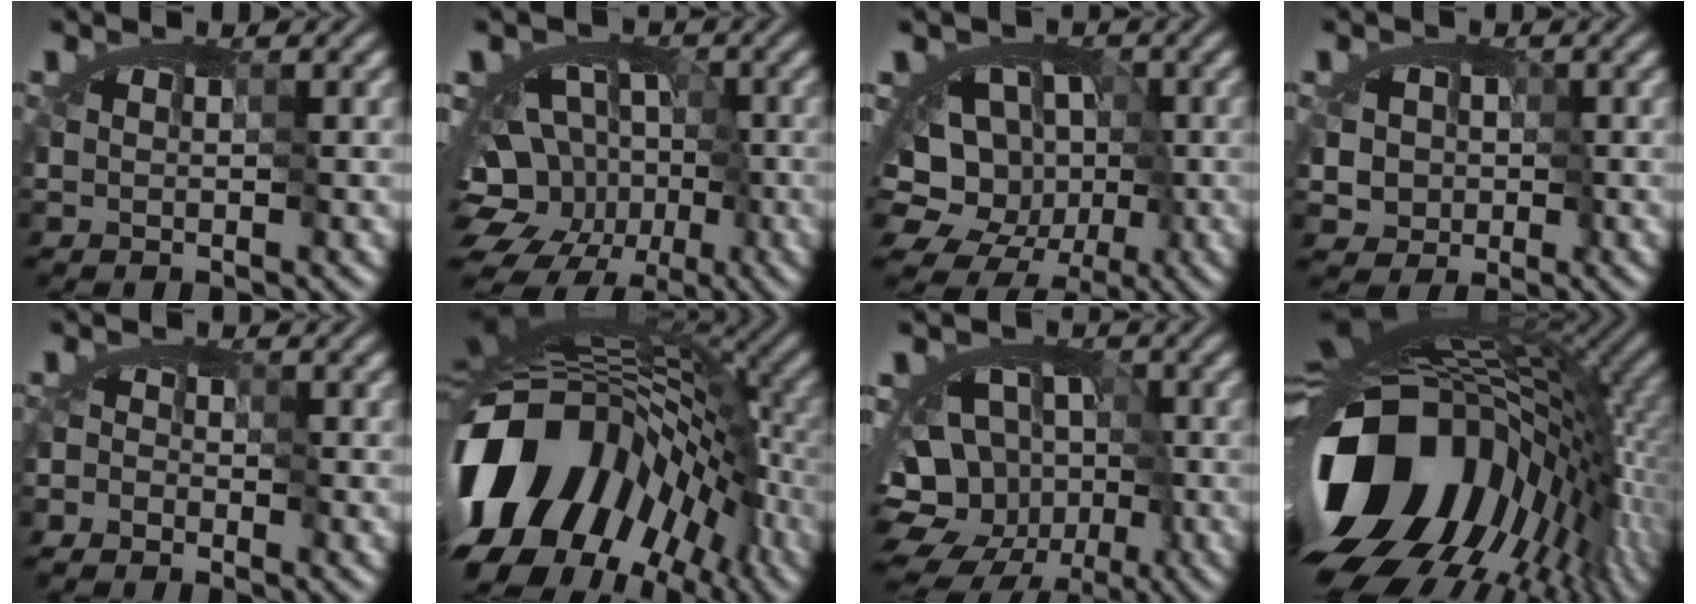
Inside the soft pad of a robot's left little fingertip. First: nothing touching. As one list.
[{"total": 12.4, "force": [-5.2, 9.5, 6.0], "torque": [-0.083, -0.008, -0.086]}, {"total": 11.6, "force": [-4.9, 9.5, 4.8], "torque": [-0.037, 0.006, -0.086]}, {"total": 2.3, "force": [-1.0, 2.0, 0.5], "torque": [-0.012, -0.003, -0.012]}, {"total": 1.3, "force": [-1.3, 0.0, -0.2], "torque": [0.011, -0.003, -0.025]}, {"total": 17.6, "force": [-8.1, 11.4, 10.7], "torque": [-0.200, 0.008, -0.157]}, {"total": 12.8, "force": [-6.2, 9.5, 5.9], "torque": [-0.063, -0.001, -0.092]}, {"total": 17.4, "force": [-8.1, 10.5, 11.3], "torque": [-0.224, -0.030, -0.145]}]